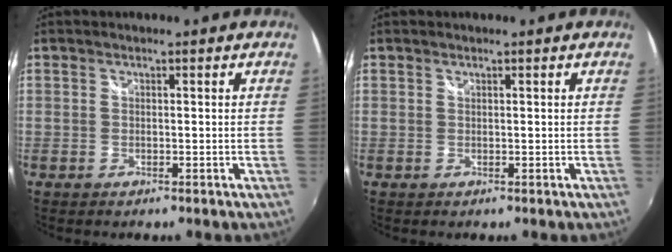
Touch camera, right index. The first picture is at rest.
{"total": 0.0}